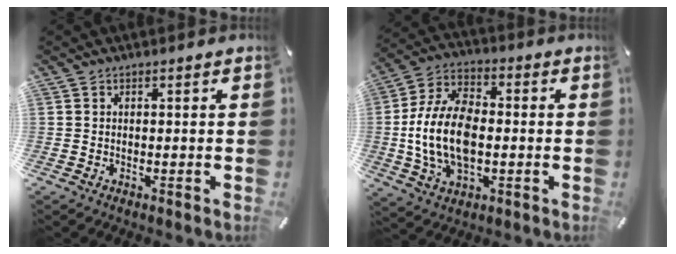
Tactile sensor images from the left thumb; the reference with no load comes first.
{"total": 15.9, "force": [-1.8, 10.3, 12.1], "torque": [-0.267, 0.005, -0.030]}